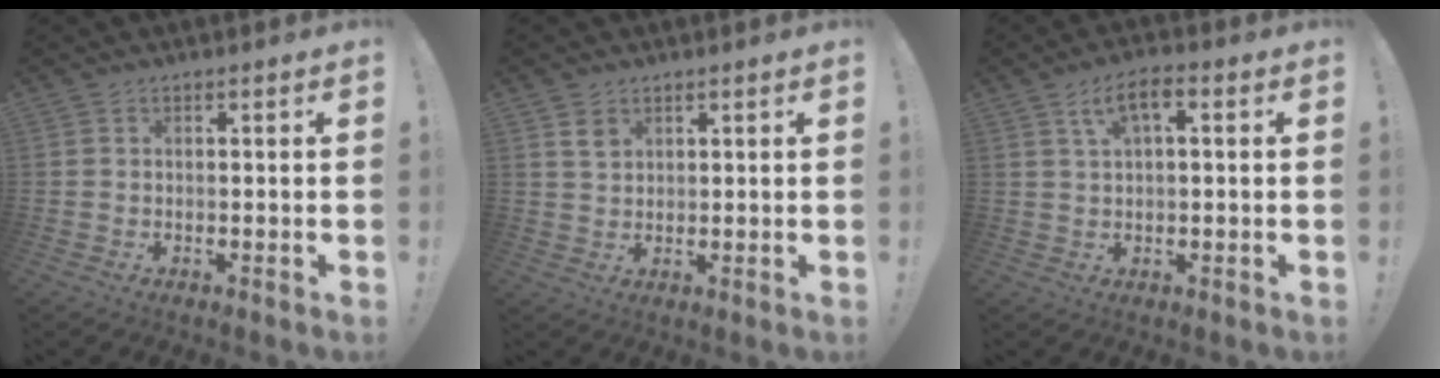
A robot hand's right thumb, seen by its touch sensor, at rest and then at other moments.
{"total": 3.4, "force": [2.1, 2.3, 1.4], "torque": [-0.013, -0.011, 0.037]}
{"total": 5.9, "force": [1.9, 2.5, 5.1], "torque": [-0.082, 0.006, 0.029]}